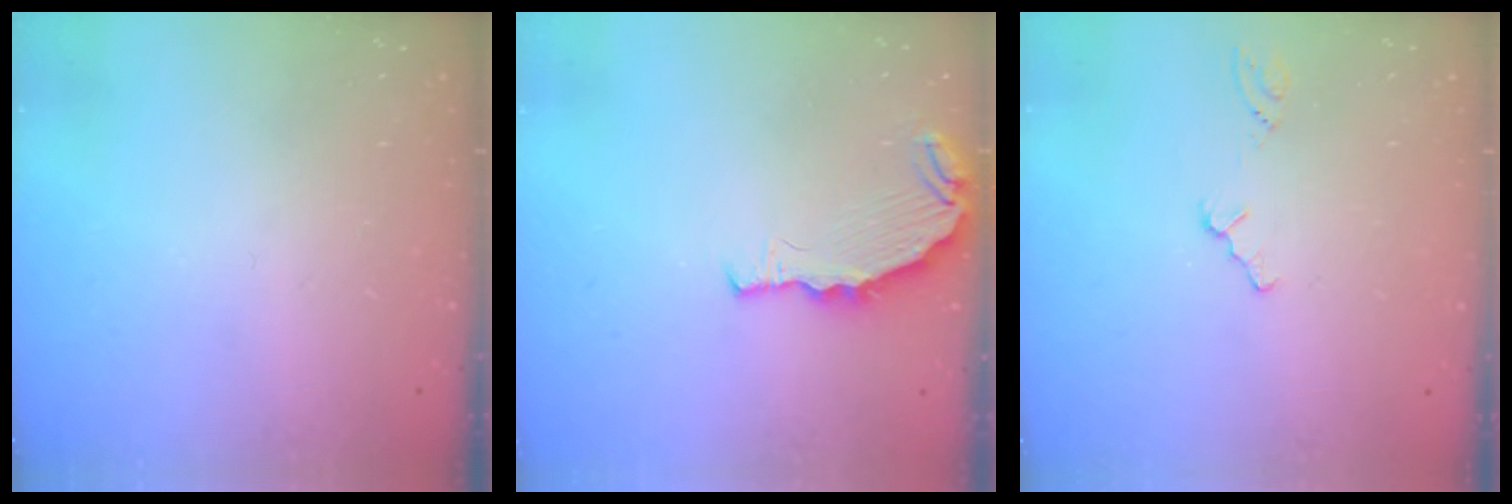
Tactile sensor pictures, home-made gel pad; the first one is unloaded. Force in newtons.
{"total": 8.8, "press": 7.5, "slide": 4.7}
{"total": 0.0}